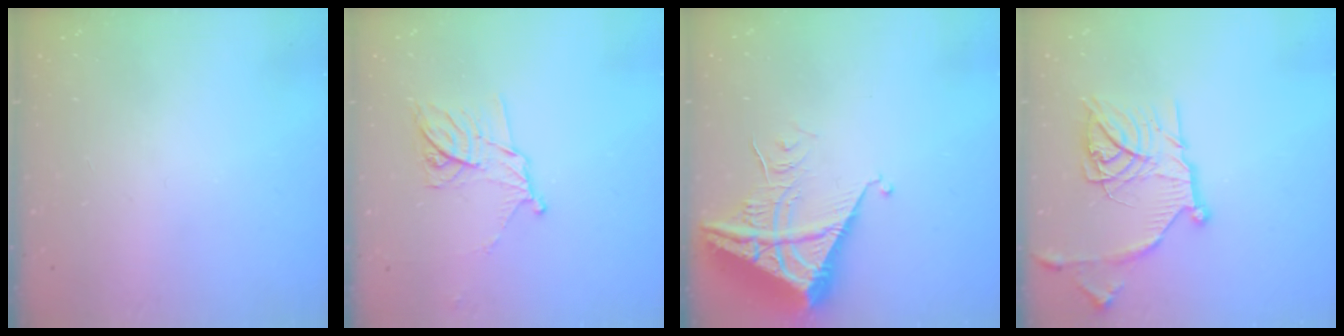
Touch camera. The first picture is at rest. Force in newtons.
{"total": 11.3, "press": 11.3, "slide": 0.7}
{"total": 7.0, "press": 7.0, "slide": 0.8}
{"total": 19.1, "press": 19.0, "slide": 1.7}